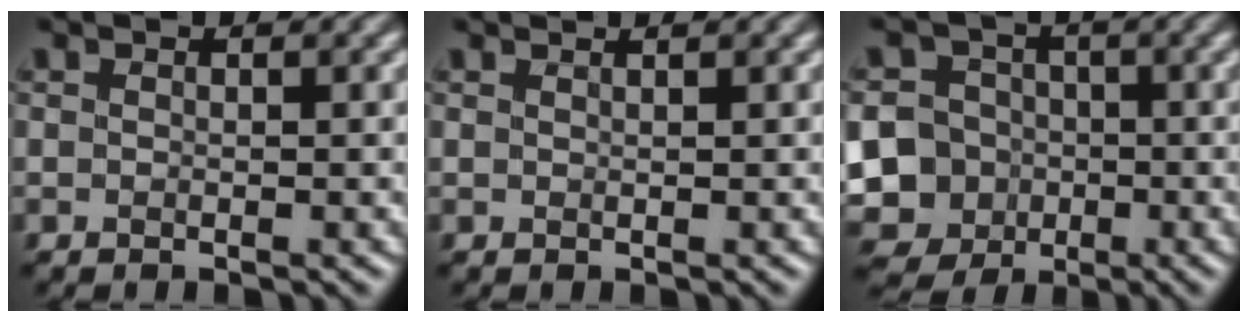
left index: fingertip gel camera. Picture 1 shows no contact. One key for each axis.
{"total": 0.6, "fx": 0.6, "fy": 0.0, "fz": 0.0, "tx": -0.003, "ty": 0.003, "tz": 0.013}
{"total": 13.5, "fx": -4.2, "fy": 12.3, "fz": 3.5, "tx": -0.117, "ty": -0.018, "tz": -0.092}